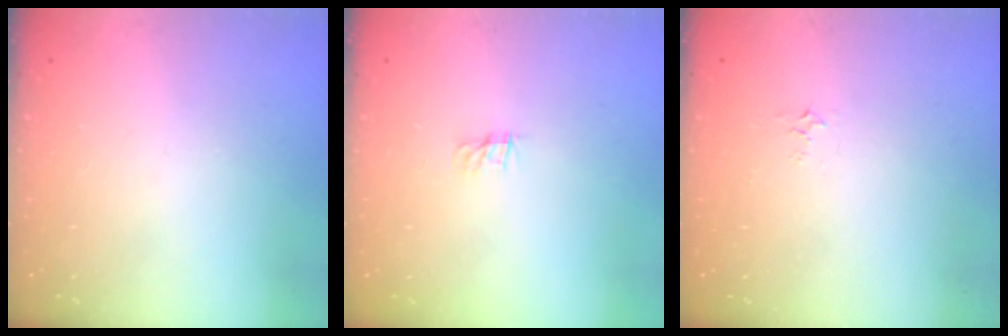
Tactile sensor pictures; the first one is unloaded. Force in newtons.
{"total": 0.0}
{"total": 3.2, "press": 3.1, "slide": 0.5}